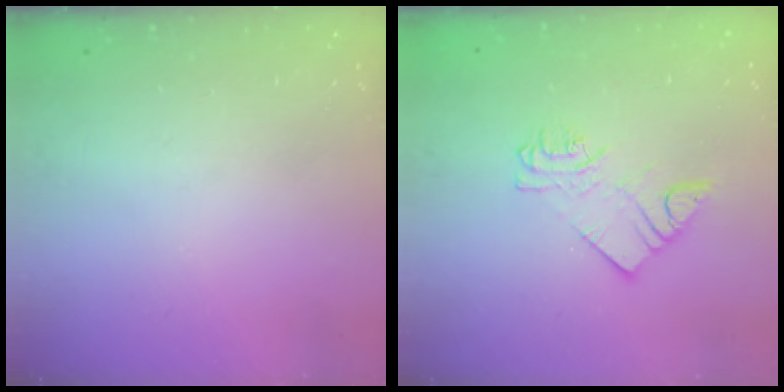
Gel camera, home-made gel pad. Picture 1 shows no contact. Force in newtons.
{"total": 6.1, "press": 6.1, "slide": 0.3}